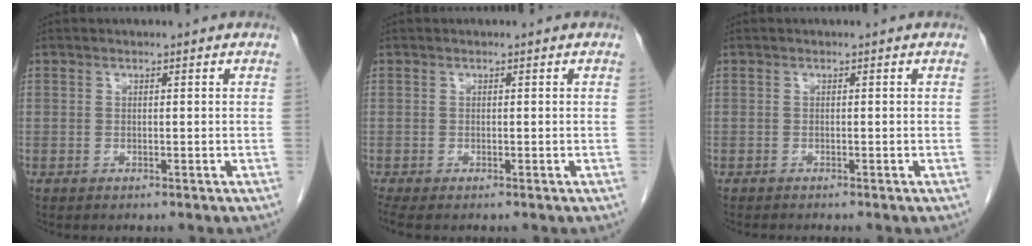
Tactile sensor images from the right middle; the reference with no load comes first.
{"total": 1.3, "force": [-1.1, 0.1, 0.7], "torque": [-0.013, -0.005, -0.018]}
{"total": 0.9, "force": [-0.8, -0.2, 0.2], "torque": [-0.008, -0.004, -0.014]}